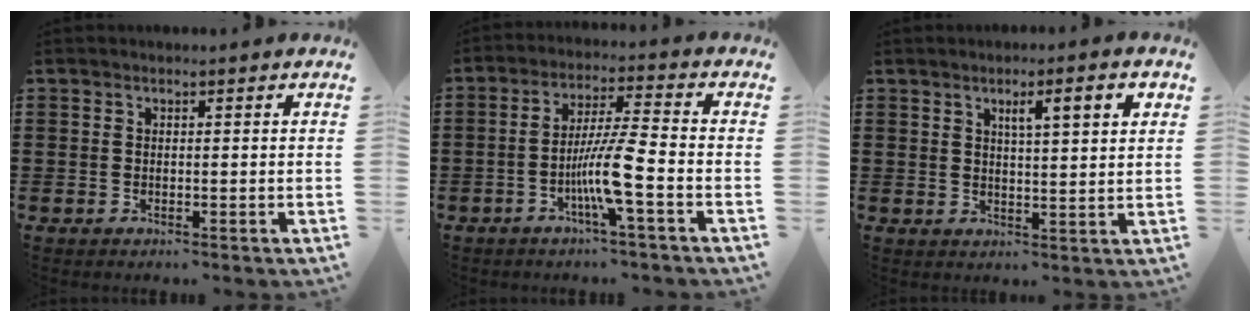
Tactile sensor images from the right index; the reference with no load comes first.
{"total": 8.1, "force": [-3.1, 0.1, 7.5], "torque": [-0.147, -0.008, -0.064]}
{"total": 4.9, "force": [2.0, 0.7, 4.5], "torque": [-0.080, -0.001, 0.028]}